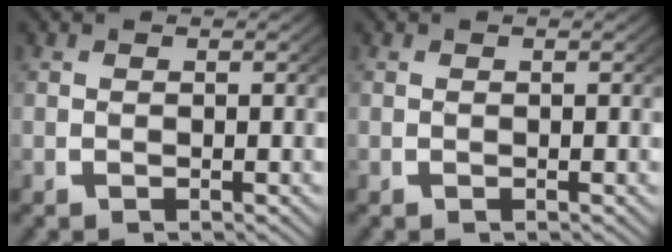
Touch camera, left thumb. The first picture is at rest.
{"total": 0.0}